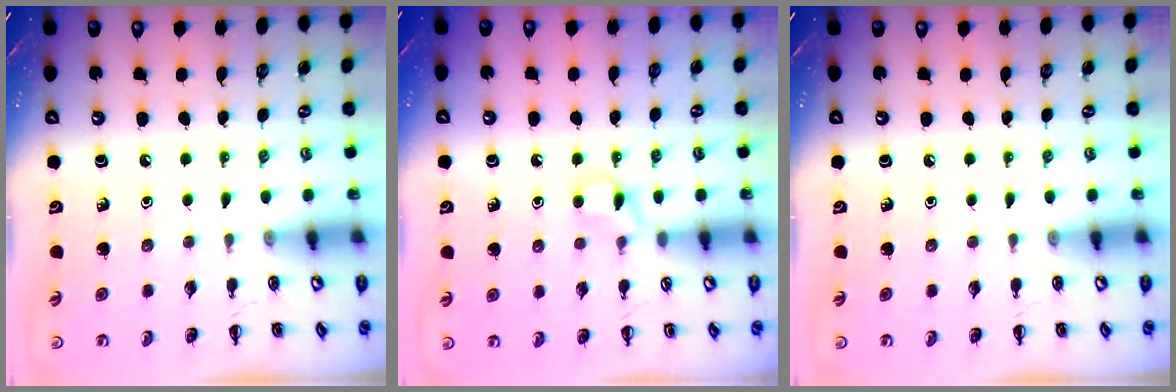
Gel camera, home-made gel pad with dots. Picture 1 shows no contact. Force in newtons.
{"total": 4.2, "press": 4.0, "slide": 1.0}
{"total": 0.0}